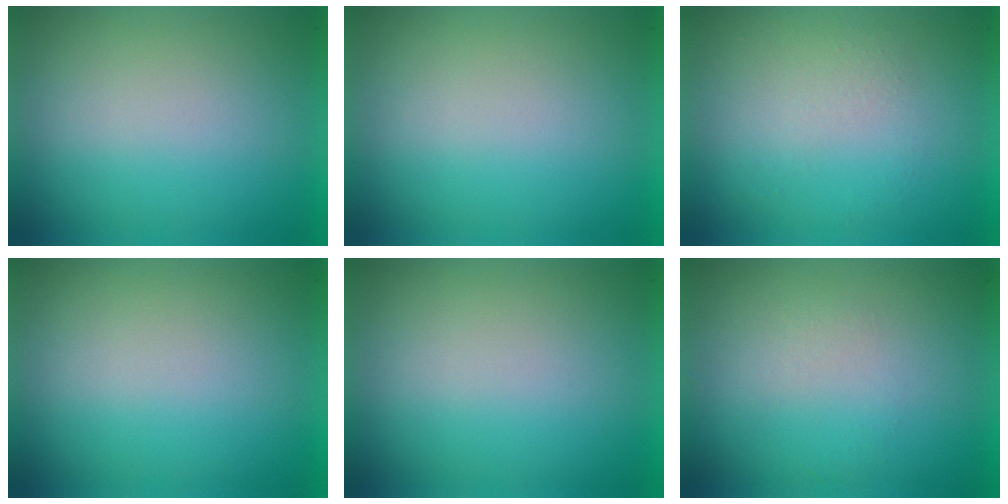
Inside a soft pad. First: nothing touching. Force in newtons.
{"total": 0.0}
{"total": 1.1}
{"total": 0.0}
{"total": 0.0}
{"total": 1.2}